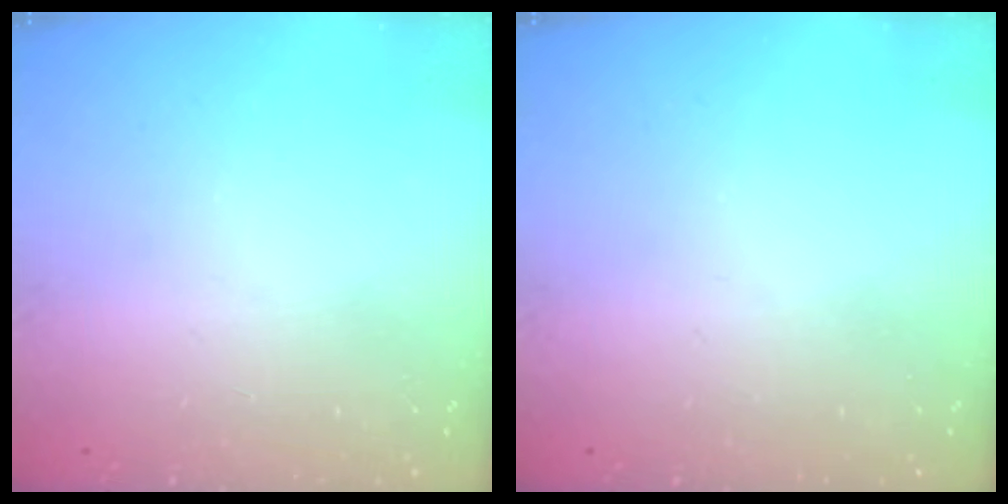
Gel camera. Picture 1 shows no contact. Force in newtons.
{"total": 0.0}